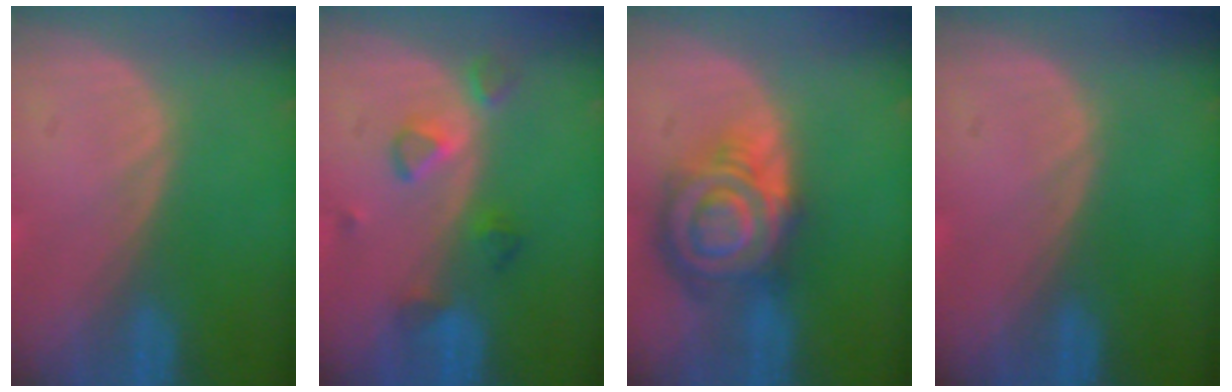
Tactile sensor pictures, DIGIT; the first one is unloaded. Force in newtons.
{"total": 4.1, "press": 4.0, "slide": 0.9}
{"total": 9.1, "press": 9.1, "slide": 0.5}
{"total": 0.0}